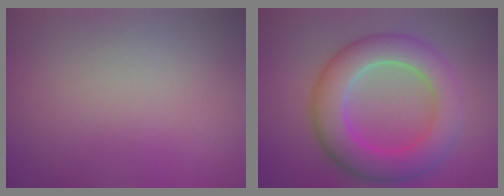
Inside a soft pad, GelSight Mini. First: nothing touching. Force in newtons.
{"total": 7.2, "press": 7.2, "slide": 0.3}